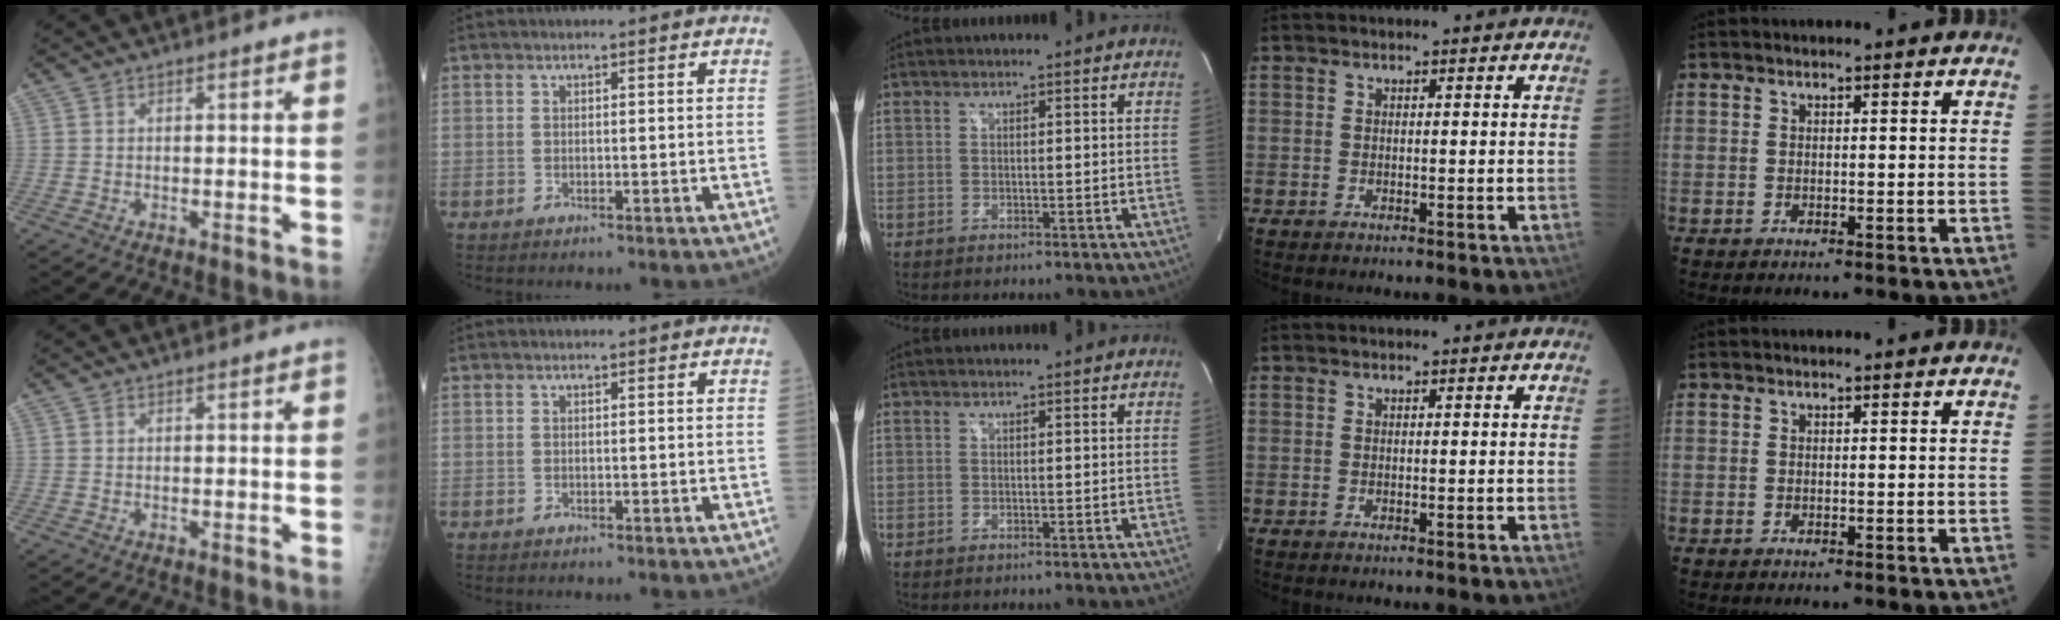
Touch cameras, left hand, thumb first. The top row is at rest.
{}